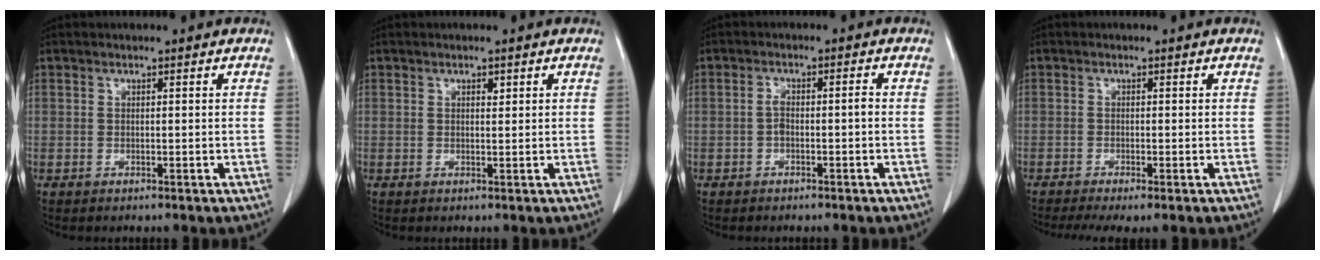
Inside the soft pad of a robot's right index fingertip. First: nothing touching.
{"total": 0.9, "force": [0.5, 0.4, 0.7], "torque": [-0.012, -0.002, 0.007]}
{"total": 2.4, "force": [-0.7, 0.7, 2.2], "torque": [-0.039, 0.007, -0.011]}
{"total": 4.9, "force": [-3.6, 0.8, 3.3], "torque": [-0.053, -0.013, -0.057]}